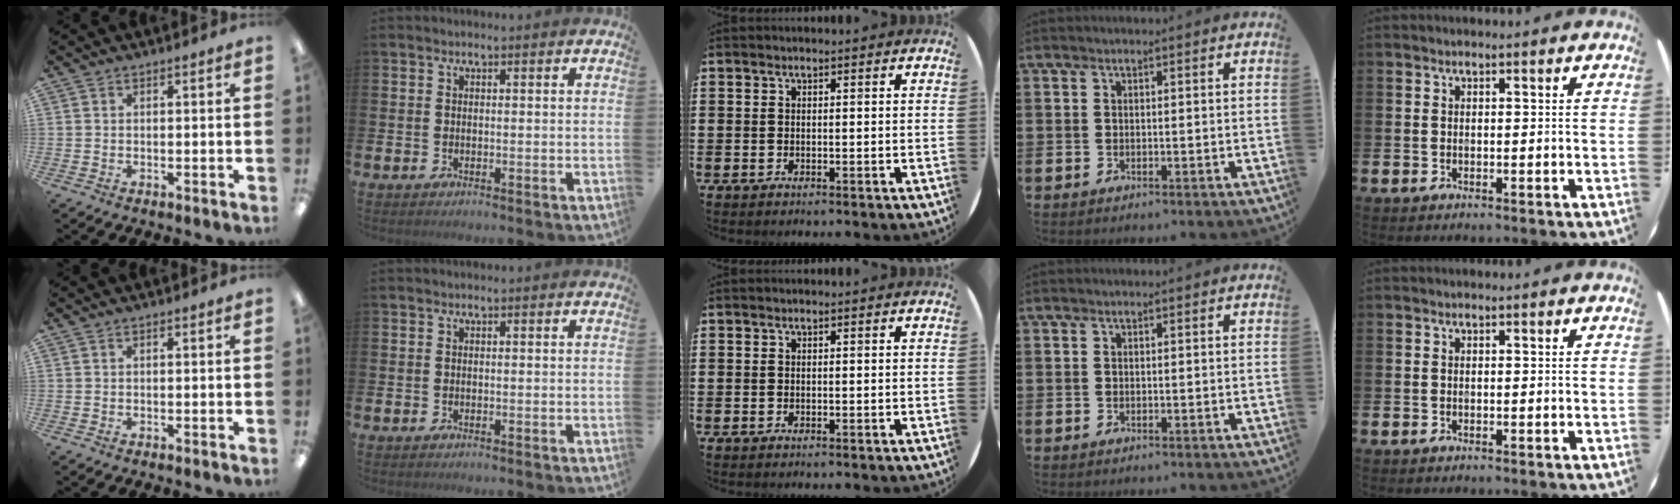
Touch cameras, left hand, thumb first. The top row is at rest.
{}